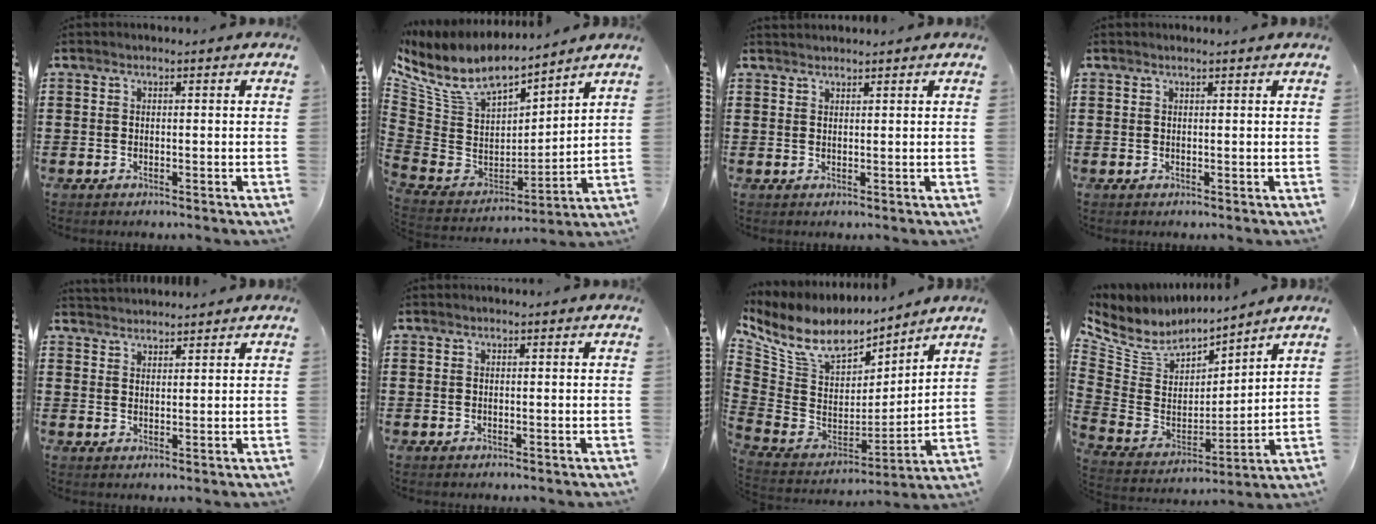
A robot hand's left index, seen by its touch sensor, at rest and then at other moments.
{"total": 9.1, "force": [7.1, 3.3, 4.6], "torque": [-0.127, -0.052, 0.126]}
{"total": 1.1, "force": [1.1, 0.1, 0.1], "torque": [-0.004, -0.001, 0.021]}
{"total": 0.5, "force": [0.4, -0.1, 0.3], "torque": [-0.005, -0.003, 0.008]}
{"total": 2.2, "force": [2.2, 0.1, -0.3], "torque": [0.001, -0.003, 0.043]}
{"total": 0.0}
{"total": 8.7, "force": [5.9, 4.5, 4.4], "torque": [-0.121, -0.036, 0.106]}
{"total": 6.7, "force": [5.2, 3.7, 1.9], "torque": [-0.075, -0.041, 0.092]}